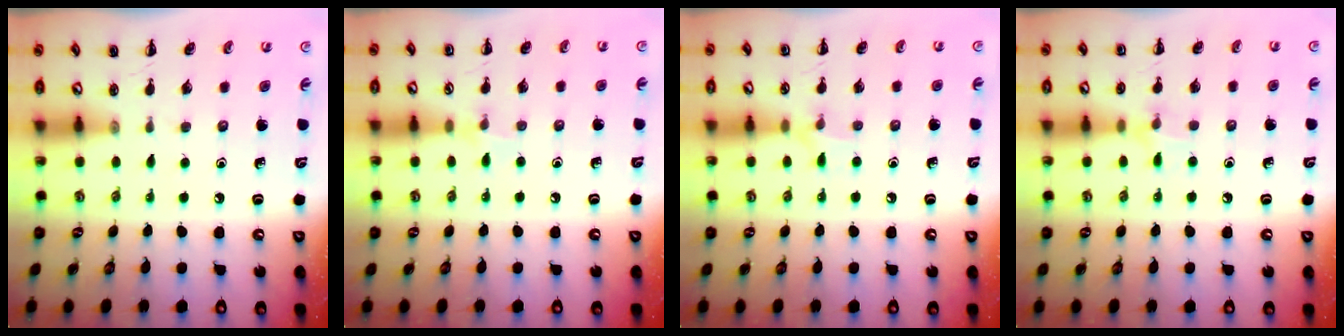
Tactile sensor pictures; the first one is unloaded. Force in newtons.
{"total": 4.8, "press": 4.5, "slide": 1.7}
{"total": 6.1, "press": 5.8, "slide": 1.9}
{"total": 6.3, "press": 6.0, "slide": 1.8}